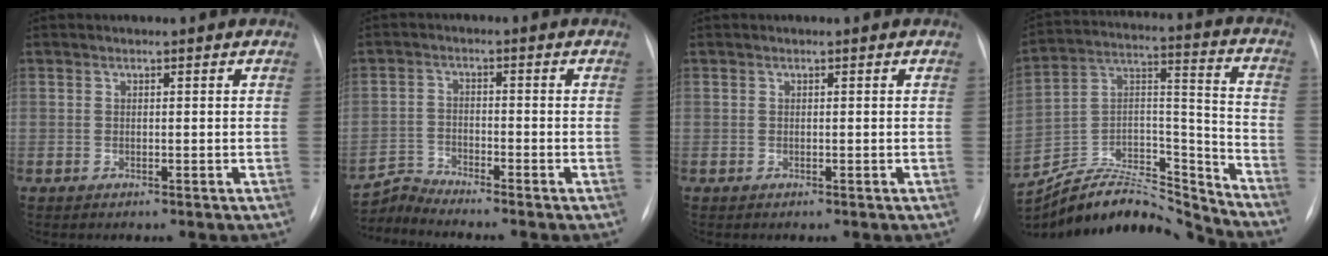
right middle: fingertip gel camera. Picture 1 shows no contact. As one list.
[{"total": 4.1, "force": [-3.7, -1.4, -1.1], "torque": [0.016, -0.016, -0.073]}, {"total": 0.0}, {"total": 22.1, "force": [-21.4, 2.9, 4.7], "torque": [-0.114, 0.044, -0.356]}]